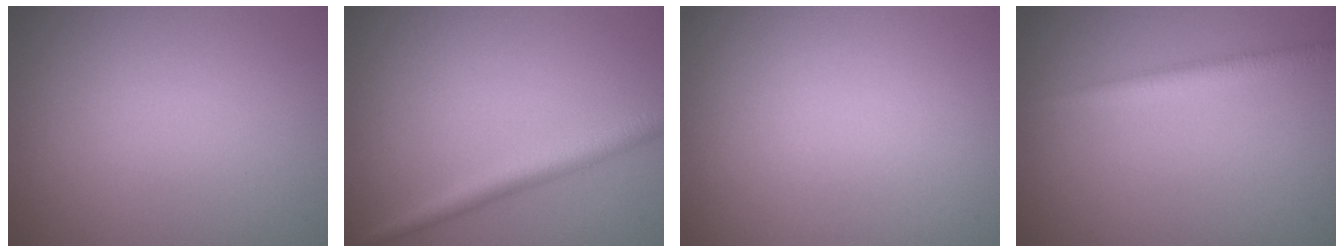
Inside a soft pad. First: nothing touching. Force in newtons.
{"total": 2.5, "press": 2.5, "slide": 0.1}
{"total": 0.0}
{"total": 2.1, "press": 2.1, "slide": 0.0}